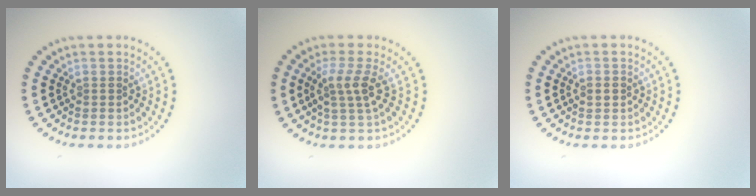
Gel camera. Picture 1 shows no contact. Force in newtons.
{"total": 2.7, "press": 2.0, "slide": 1.9}
{"total": 1.3, "press": 1.3, "slide": 0.0}